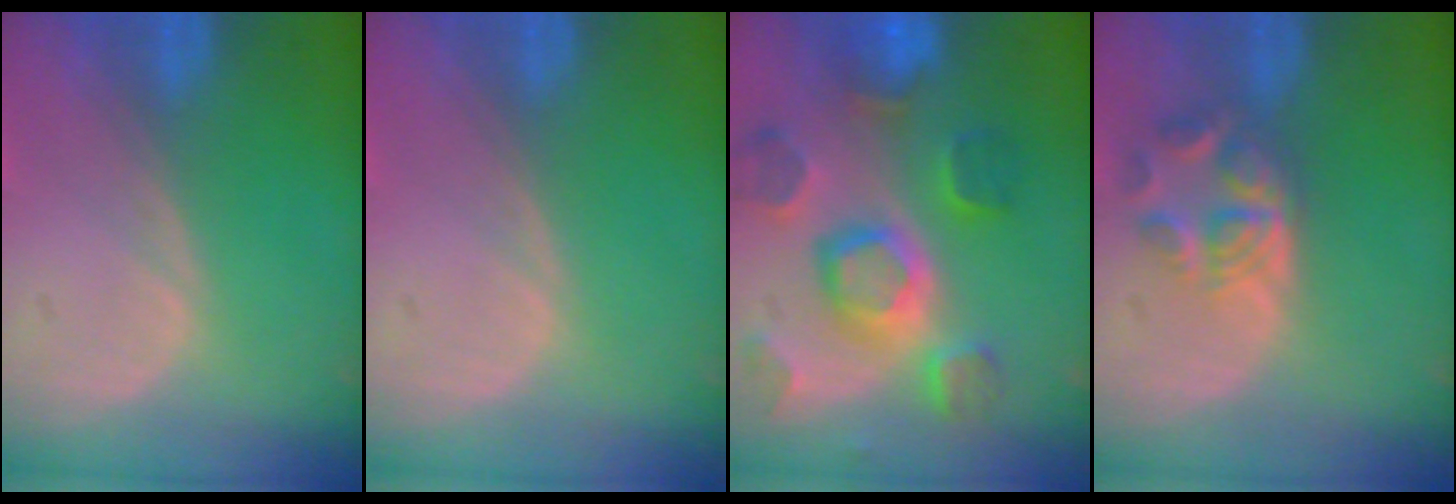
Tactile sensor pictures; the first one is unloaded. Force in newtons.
{"total": 0.0}
{"total": 11.4, "press": 10.0, "slide": 5.5}
{"total": 5.9, "press": 5.0, "slide": 3.3}